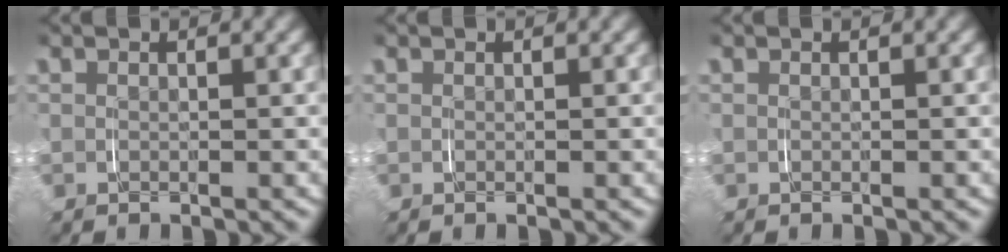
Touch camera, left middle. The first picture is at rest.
{"total": 0.0}
{"total": 0.0}